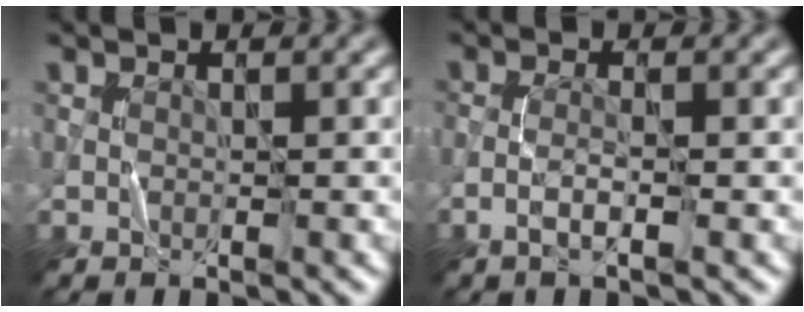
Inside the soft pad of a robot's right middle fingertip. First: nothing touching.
{"total": 1.2, "force": [-0.7, 0.0, 1.0], "torque": [-0.024, 0.002, -0.020]}